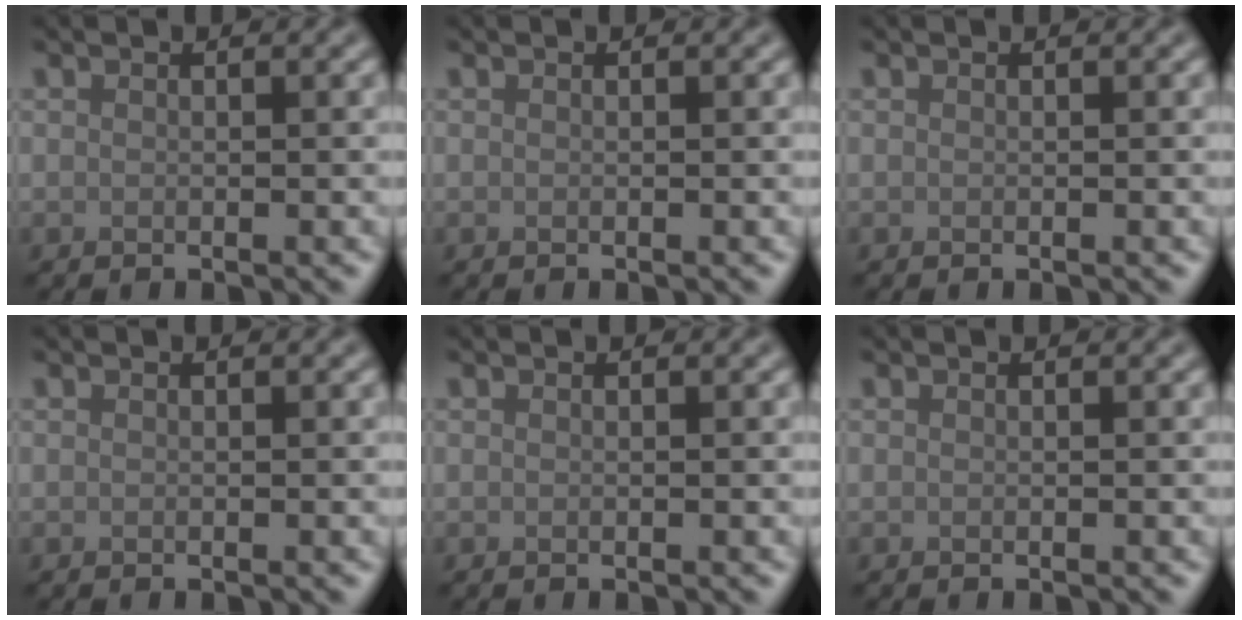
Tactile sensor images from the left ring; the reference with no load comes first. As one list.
[{"total": 0.0}, {"total": 0.0}, {"total": 0.0}, {"total": 0.0}, {"total": 0.0}]